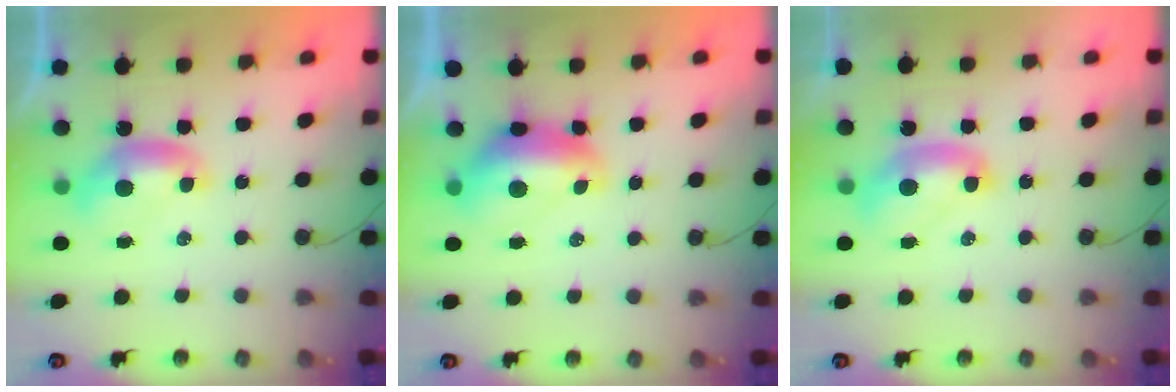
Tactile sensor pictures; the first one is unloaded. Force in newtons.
{"total": 2.6, "press": 2.5, "slide": 0.7}
{"total": 2.2, "press": 2.2, "slide": 0.2}